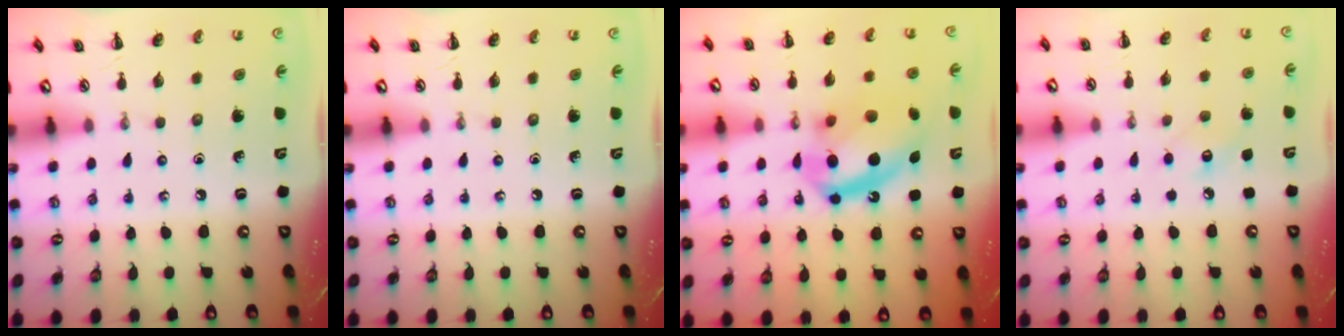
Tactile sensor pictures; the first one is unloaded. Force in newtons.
{"total": 0.0}
{"total": 16.8, "press": 16.4, "slide": 3.5}
{"total": 6.8, "press": 6.6, "slide": 1.7}